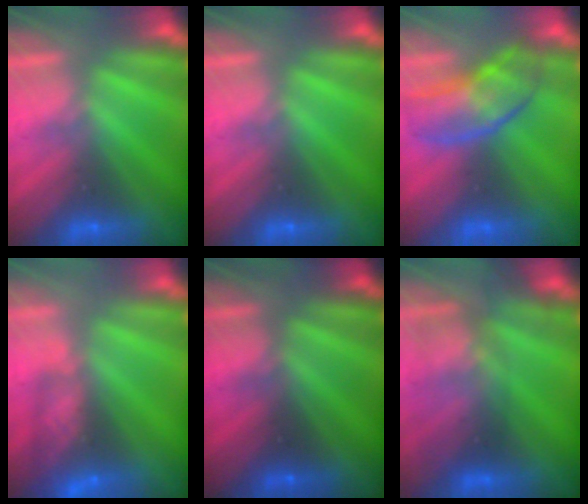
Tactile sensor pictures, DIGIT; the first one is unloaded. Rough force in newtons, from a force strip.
{"total": 0.0}
{"total": 2.8}
{"total": 6.7}
{"total": 2.4}
{"total": 2.7}